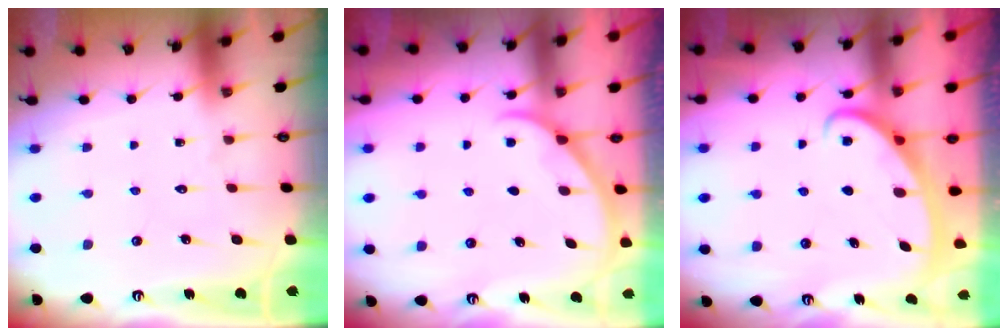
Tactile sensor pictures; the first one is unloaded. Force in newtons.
{"total": 2.0, "press": 2.0, "slide": 0.2}
{"total": 2.7, "press": 2.6, "slide": 0.4}